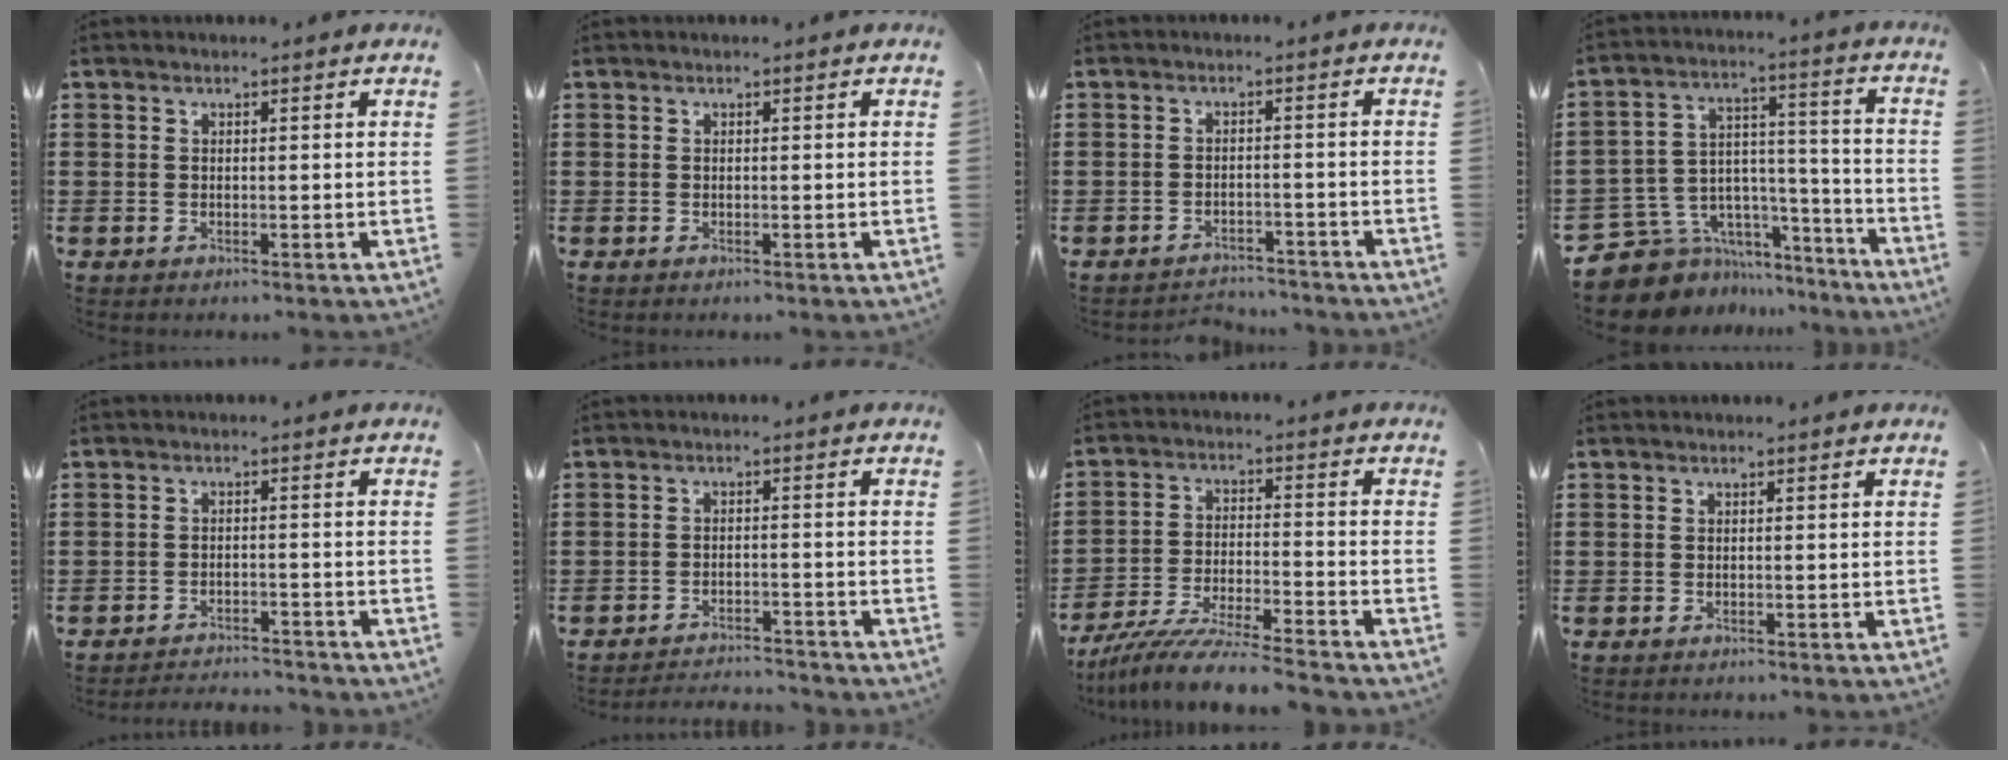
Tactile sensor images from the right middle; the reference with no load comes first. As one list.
[{"total": 0.0}, {"total": 2.5, "force": [-2.5, 0.4, -0.3], "torque": [-0.003, 0.001, -0.056]}, {"total": 9.0, "force": [-6.9, 5.6, 1.6], "torque": [-0.058, 0.001, -0.127]}, {"total": 2.6, "force": [-2.6, 0.1, 0.1], "torque": [-0.007, 0.000, -0.056]}, {"total": 2.8, "force": [-2.8, 0.1, 0.2], "torque": [-0.008, 0.000, -0.058]}, {"total": 8.3, "force": [-7.8, -0.2, 3.0], "torque": [-0.060, -0.002, -0.152]}, {"total": 0.0}]